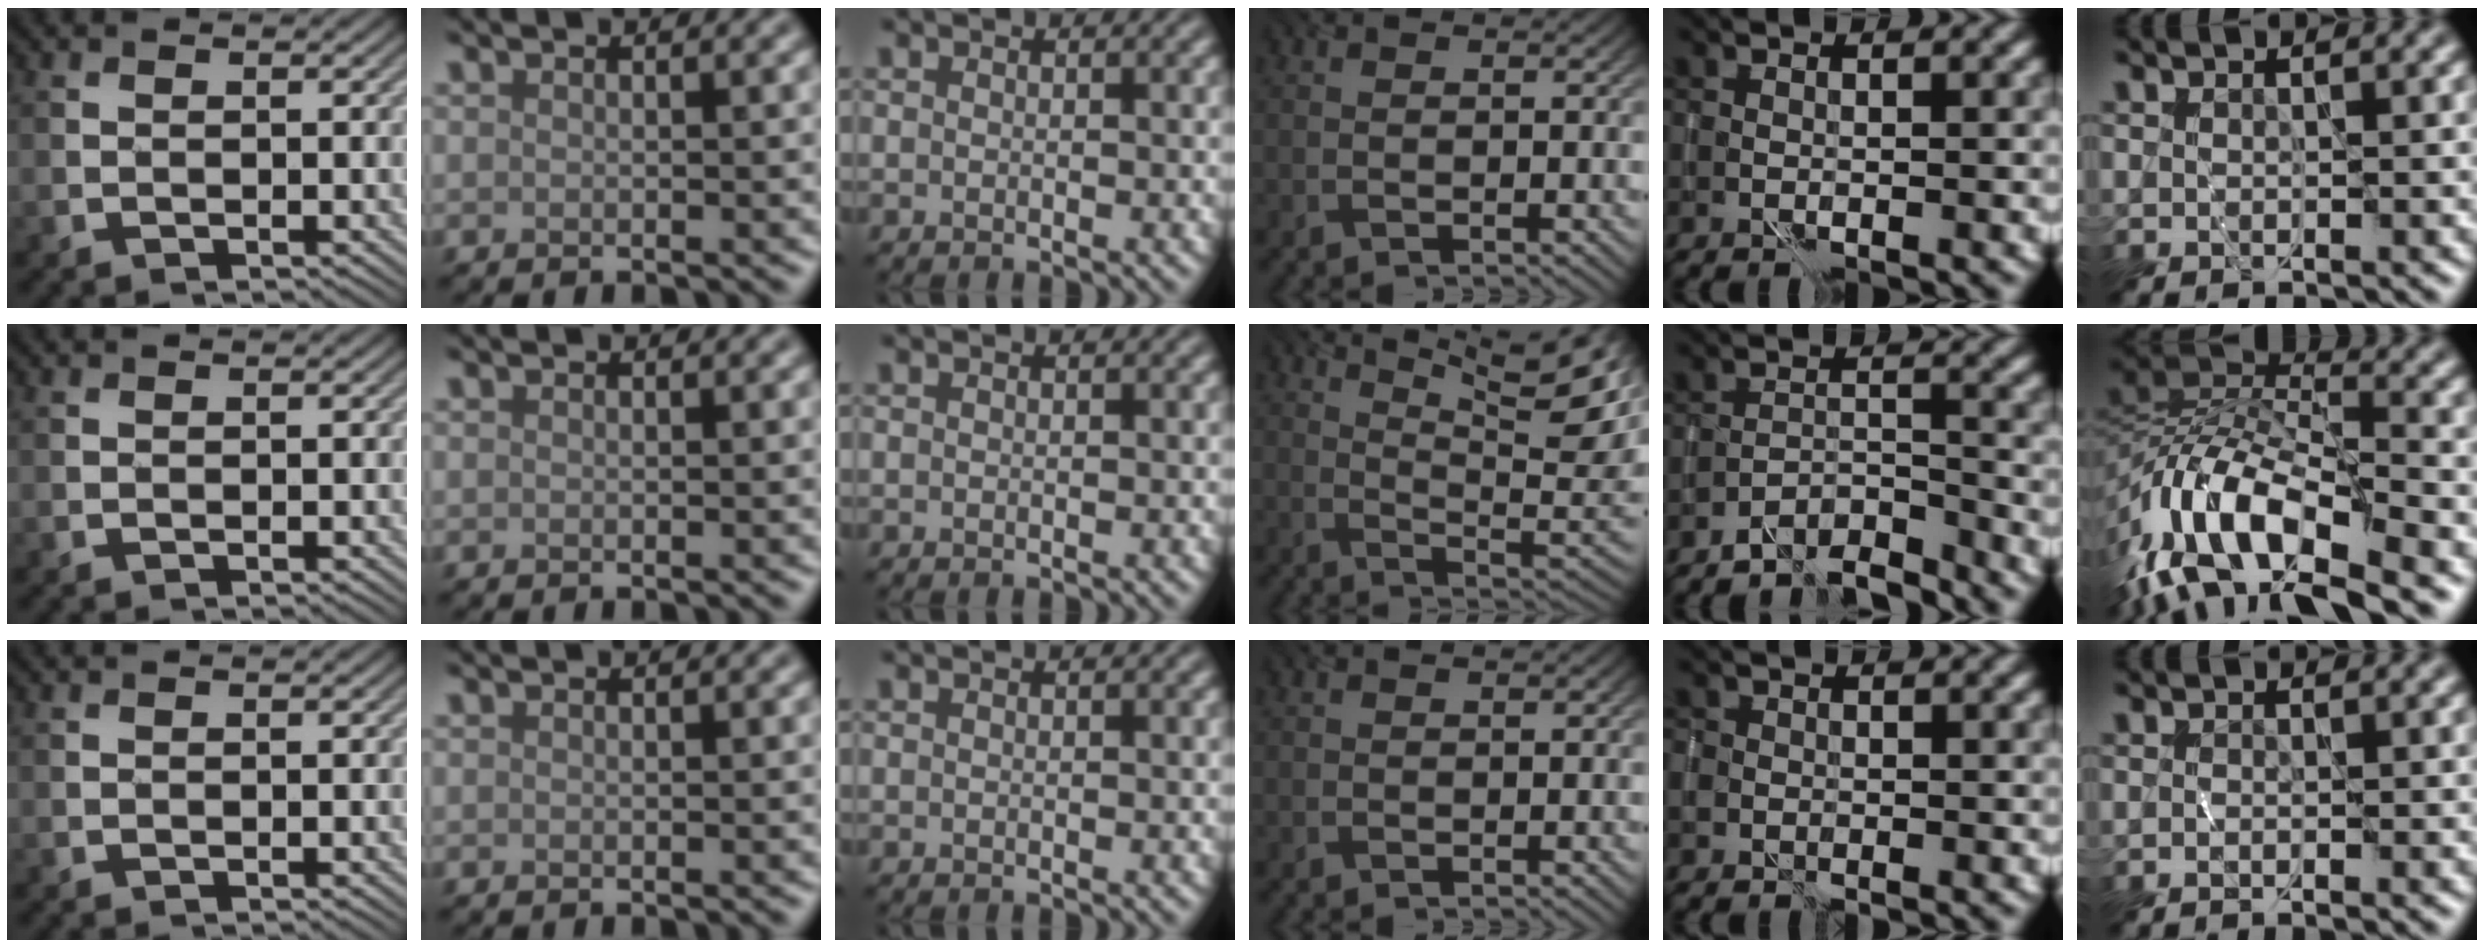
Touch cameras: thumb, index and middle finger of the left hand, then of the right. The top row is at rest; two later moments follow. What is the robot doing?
{"motion": "wrap", "object": "plastic wrap"}